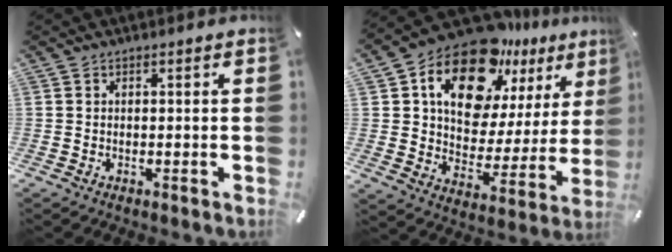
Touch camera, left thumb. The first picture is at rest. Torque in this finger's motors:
{"motor_torque": [2.51, 2.49, 1.97, -0.80, 0.22]}